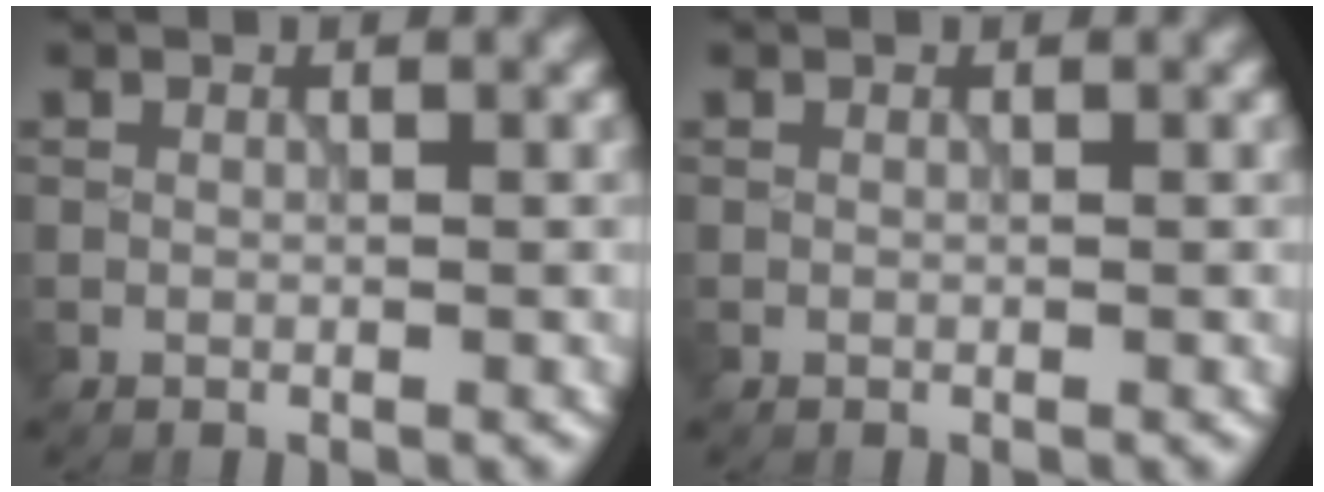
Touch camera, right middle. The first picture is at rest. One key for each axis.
{"total": 0.0}